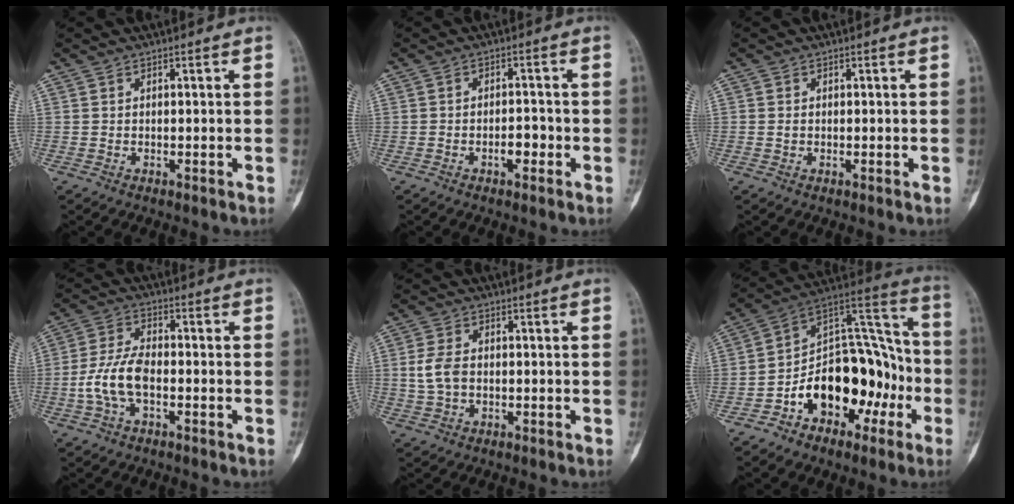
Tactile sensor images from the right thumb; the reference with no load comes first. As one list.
[{"total": 3.1, "force": [-1.2, 1.6, 2.3], "torque": [-0.024, 0.011, -0.021]}, {"total": 0.8, "force": [0.0, 0.7, 0.4], "torque": [-0.008, 0.001, 0.000]}, {"total": 8.4, "force": [-2.0, 4.2, 7.0], "torque": [-0.156, 0.023, -0.041]}, {"total": 5.1, "force": [0.0, 3.4, 3.8], "torque": [-0.080, 0.007, 0.001]}, {"total": 22.0, "force": [-6.9, 13.7, 15.8], "torque": [-0.194, 0.088, -0.098]}]